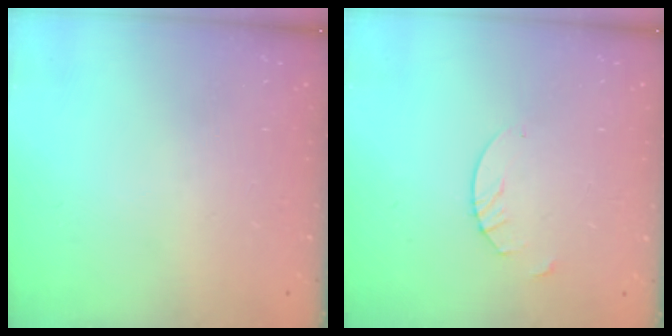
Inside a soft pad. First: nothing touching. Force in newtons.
{"total": 2.7, "press": 2.7, "slide": 0.2}